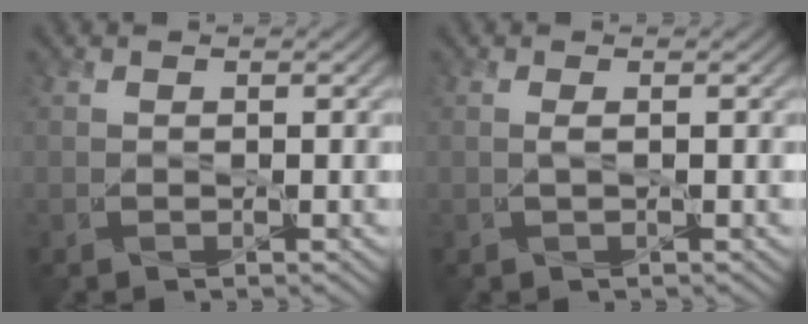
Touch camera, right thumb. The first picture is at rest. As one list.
[{"total": 0.6, "force": [0.1, 0.1, 0.5], "torque": [-0.016, 0.002, 0.000]}]